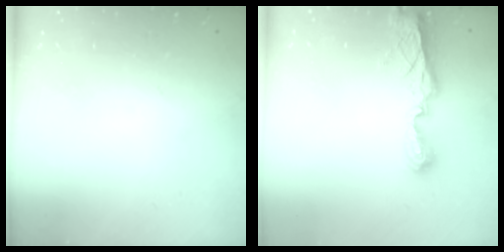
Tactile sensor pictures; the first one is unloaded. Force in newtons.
{"total": 8.5, "press": 8.5, "slide": 0.8}